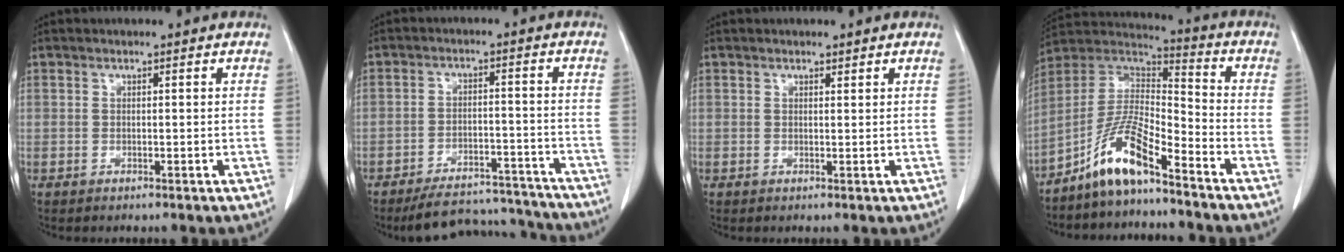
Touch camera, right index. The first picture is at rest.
{"total": 12.7, "force": [-12.2, 2.9, 1.7], "torque": [-0.013, 0.023, -0.166]}
{"total": 0.6, "force": [0.6, 0.2, 0.2], "torque": [-0.009, -0.004, 0.009]}
{"total": 10.8, "force": [-7.5, 1.8, 7.5], "torque": [-0.159, 0.015, -0.144]}